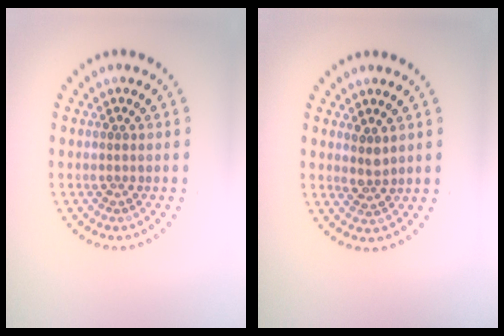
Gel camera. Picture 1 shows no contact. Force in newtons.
{"total": 1.6, "press": 1.4, "slide": 0.8}